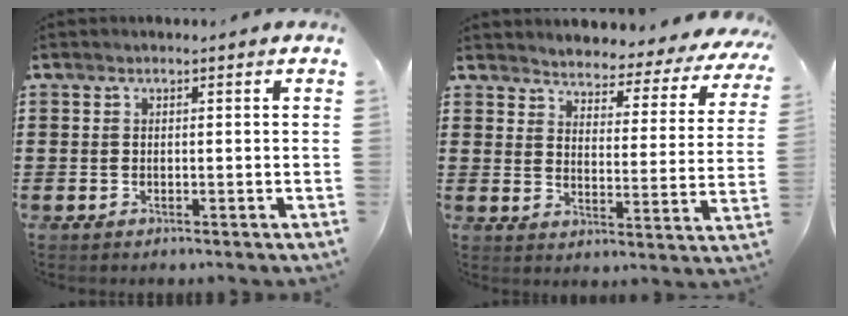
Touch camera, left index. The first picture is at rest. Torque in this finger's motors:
{"motor_torque": [1.32, -0.82, 0.29, 0.07]}